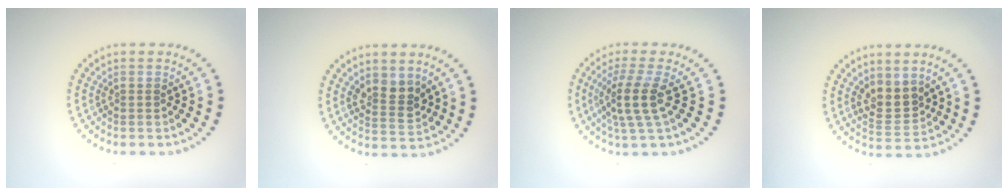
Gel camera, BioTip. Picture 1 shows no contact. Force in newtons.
{"total": 2.6, "press": 2.4, "slide": 1.1}
{"total": 3.7, "press": 2.8, "slide": 2.4}
{"total": 2.9, "press": 2.6, "slide": 1.3}